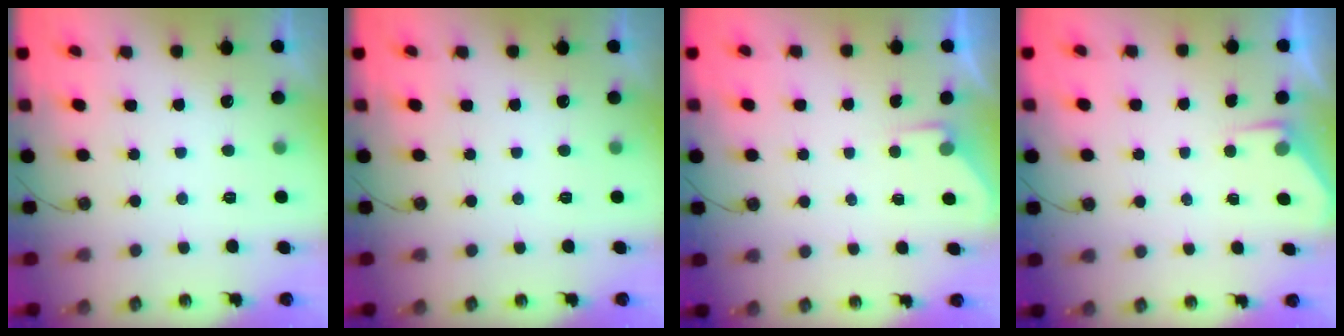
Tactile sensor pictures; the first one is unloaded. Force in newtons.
{"total": 0.0}
{"total": 2.8, "press": 2.8, "slide": 0.4}
{"total": 2.8, "press": 2.8, "slide": 0.5}